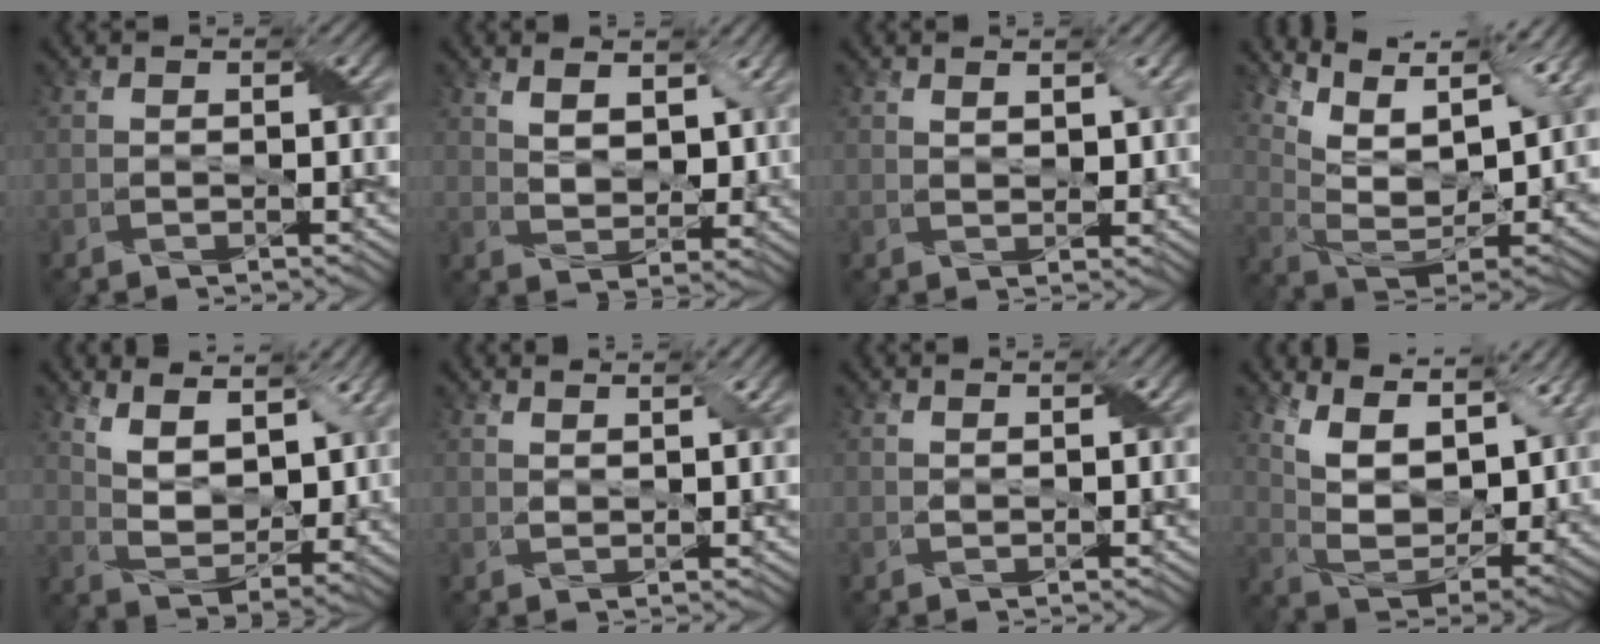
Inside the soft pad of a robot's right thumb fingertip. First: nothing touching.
{"total": 5.5, "force": [3.2, 2.9, 3.5], "torque": [-0.074, -0.010, 0.059]}
{"total": 2.0, "force": [1.1, 0.9, 1.4], "torque": [-0.025, -0.005, 0.024]}
{"total": 15.5, "force": [9.3, 6.2, 10.7], "torque": [-0.220, 0.022, 0.144]}
{"total": 10.4, "force": [5.9, 4.8, 7.1], "torque": [-0.150, -0.003, 0.103]}
{"total": 2.4, "force": [1.9, 0.4, 1.5], "torque": [-0.021, -0.004, 0.033]}
{"total": 0.8, "force": [0.7, 0.1, 0.3], "torque": [-0.013, 0.001, 0.015]}
{"total": 14.0, "force": [8.6, 5.9, 9.3], "torque": [-0.191, 0.006, 0.138]}